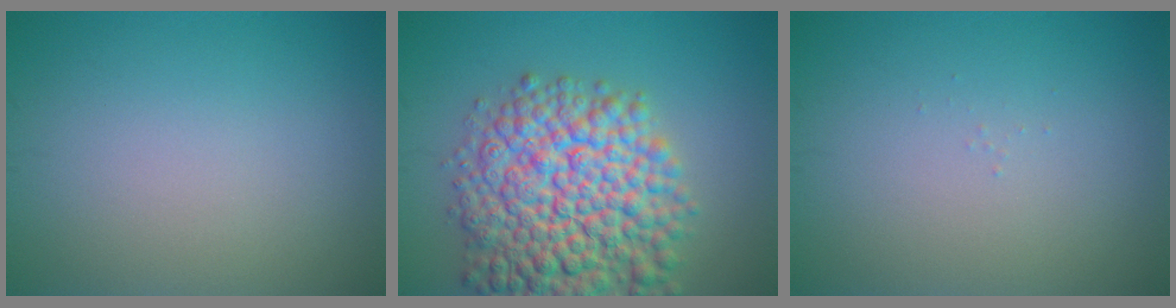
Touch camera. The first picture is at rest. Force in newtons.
{"total": 11.7, "press": 11.7, "slide": 0.4}
{"total": 0.0}